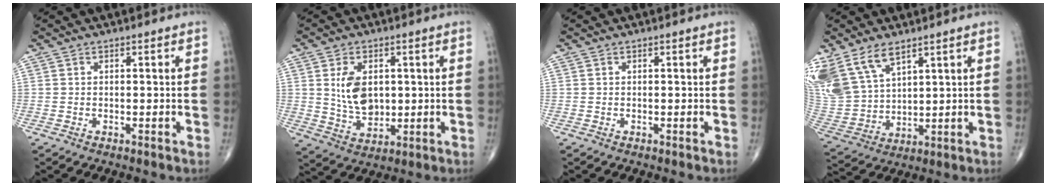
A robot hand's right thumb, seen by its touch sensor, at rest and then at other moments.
{"total": 9.0, "force": [1.6, 5.9, 6.5], "torque": [-0.098, -0.013, 0.042]}
{"total": 0.0}
{"total": 15.0, "force": [9.1, 7.9, 8.9], "torque": [-0.191, -0.024, 0.198]}